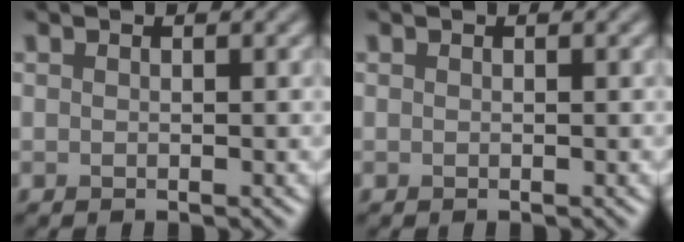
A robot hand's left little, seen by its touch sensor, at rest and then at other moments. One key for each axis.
{"total": 0.0}